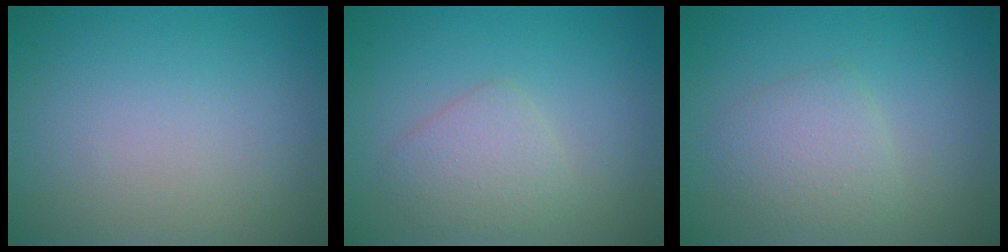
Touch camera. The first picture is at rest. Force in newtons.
{"total": 2.5, "press": 2.5, "slide": 0.1}
{"total": 2.7, "press": 2.7, "slide": 0.0}